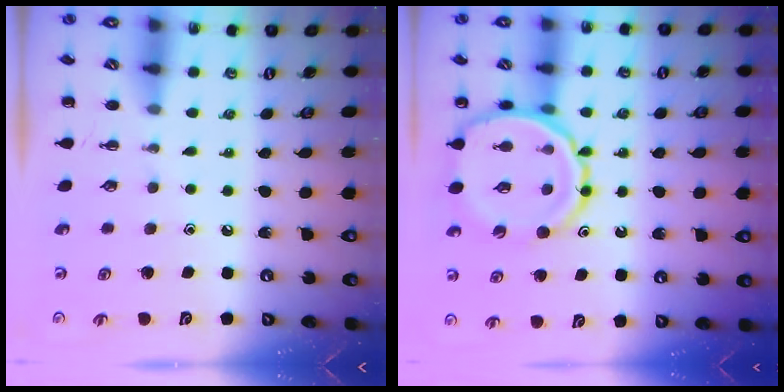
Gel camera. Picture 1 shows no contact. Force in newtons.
{"total": 12.2, "press": 11.7, "slide": 3.1}